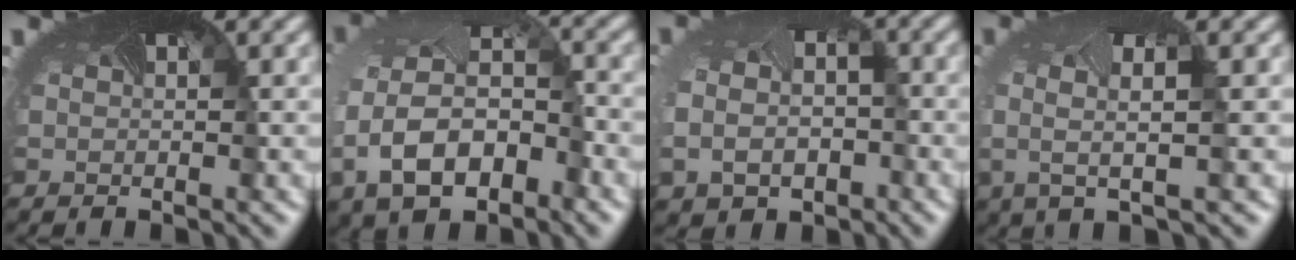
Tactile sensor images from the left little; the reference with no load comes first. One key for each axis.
{"total": 8.7, "fx": -2.8, "fy": 5.3, "fz": 6.3, "tx": -0.143, "ty": -0.015, "tz": -0.055}
{"total": 6.1, "fx": -1.6, "fy": 4.6, "fz": 3.7, "tx": -0.078, "ty": -0.032, "tz": -0.007}
{"total": 2.7, "fx": 0.0, "fy": 0.4, "fz": 2.7, "tx": -0.061, "ty": -0.003, "tz": -0.004}